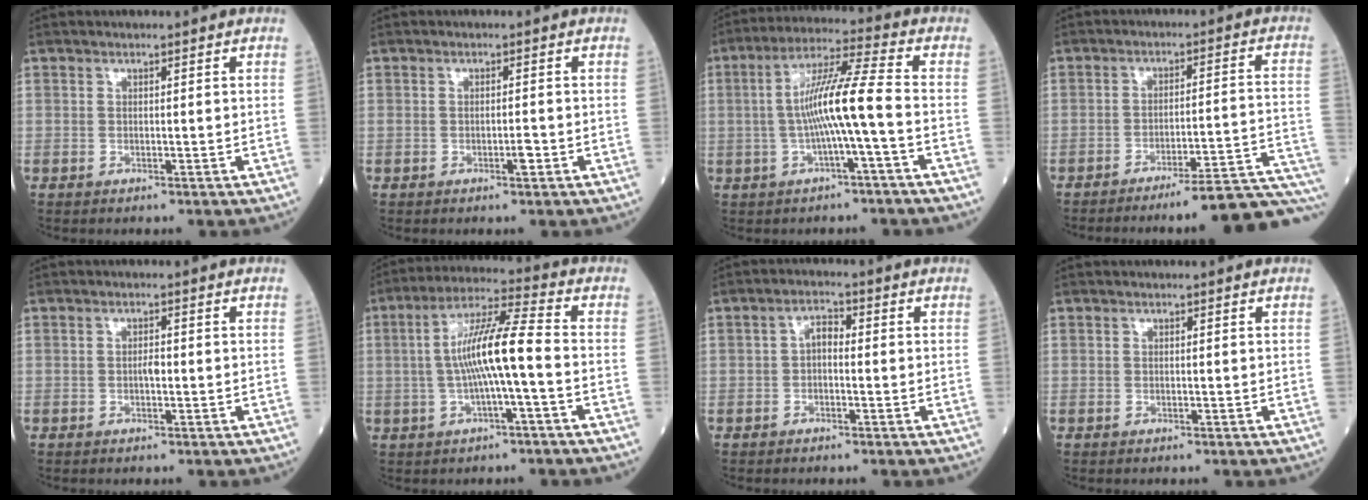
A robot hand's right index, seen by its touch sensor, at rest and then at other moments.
{"total": 1.6, "force": [-0.6, 0.2, 1.4], "torque": [-0.025, -0.001, -0.010]}
{"total": 9.5, "force": [-1.4, -0.5, 9.4], "torque": [-0.173, 0.015, -0.028]}
{"total": 15.9, "force": [-14.2, -1.9, 6.9], "torque": [-0.022, 0.014, -0.187]}
{"total": 1.2, "force": [-0.2, 0.4, 1.1], "torque": [-0.020, 0.002, -0.006]}
{"total": 10.0, "force": [-1.0, 0.4, 9.9], "torque": [-0.184, 0.017, -0.024]}
{"total": 2.4, "force": [-0.2, 1.3, 2.1], "torque": [-0.028, 0.009, -0.009]}
{"total": 0.0}